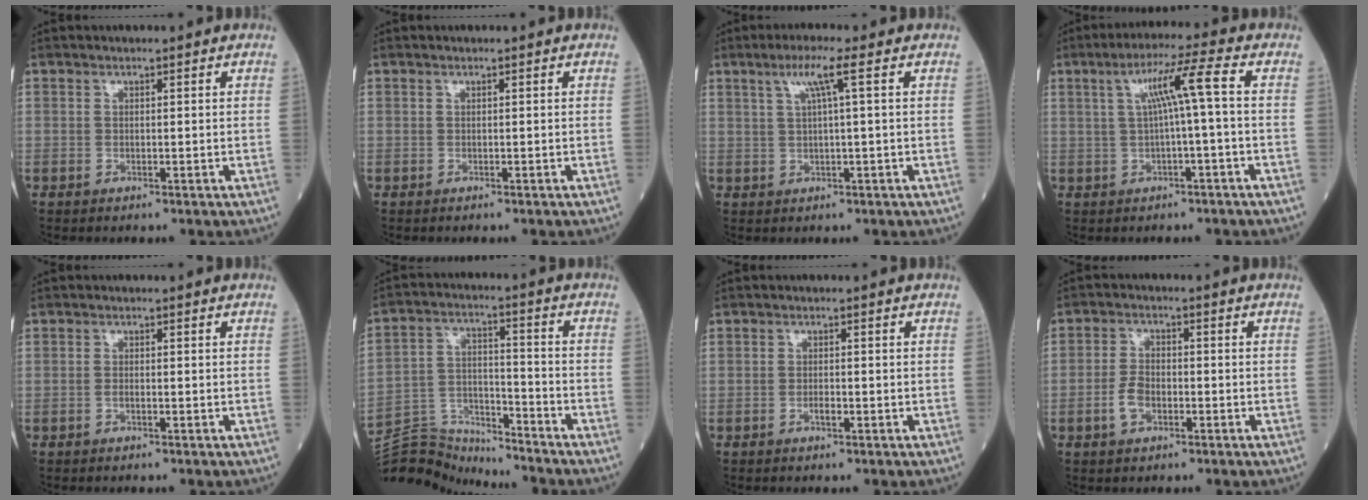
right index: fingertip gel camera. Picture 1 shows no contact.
{"total": 0.0}
{"total": 4.4, "force": [1.7, -0.6, 4.0], "torque": [-0.079, 0.009, 0.033]}
{"total": 6.7, "force": [0.7, -0.8, 6.6], "torque": [-0.116, 0.019, 0.015]}
{"total": 0.7, "force": [-0.3, 0.3, 0.6], "torque": [-0.011, 0.001, -0.004]}
{"total": 11.2, "force": [-11.1, 1.3, -0.8], "torque": [0.007, 0.043, -0.203]}
{"total": 1.2, "force": [-0.5, 0.4, 1.0], "torque": [-0.019, 0.001, -0.009]}
{"total": 4.0, "force": [-1.4, 2.3, 2.9], "torque": [-0.061, 0.005, -0.028]}